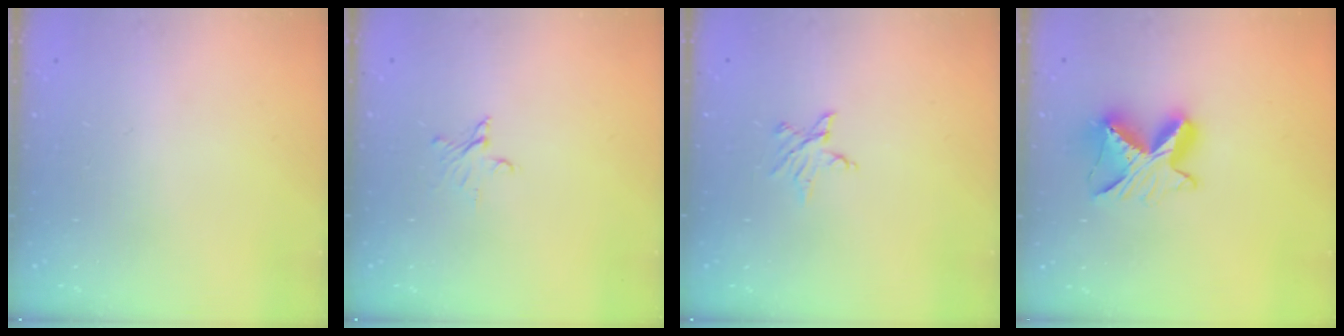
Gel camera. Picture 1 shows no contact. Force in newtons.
{"total": 2.9, "press": 2.9, "slide": 0.3}
{"total": 4.1, "press": 4.1, "slide": 0.4}
{"total": 9.5, "press": 9.5, "slide": 0.3}